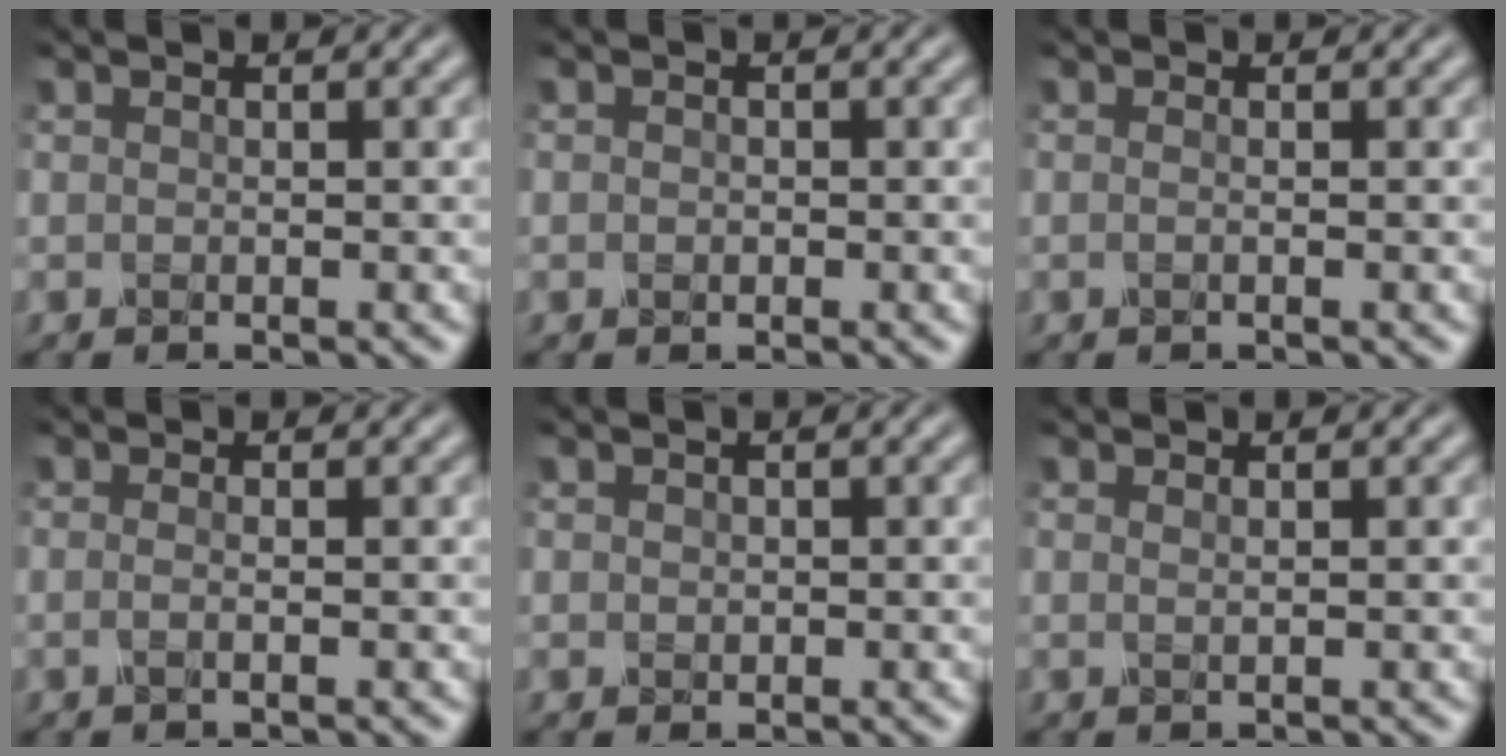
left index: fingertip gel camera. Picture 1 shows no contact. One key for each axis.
{"total": 0.6, "fx": -0.1, "fy": 0.5, "fz": 0.4, "tx": -0.005, "ty": -0.002, "tz": -0.002}
{"total": 0.7, "fx": -0.1, "fy": 0.2, "fz": 0.7, "tx": -0.012, "ty": -0.007, "tz": -0.006}
{"total": 1.2, "fx": -0.1, "fy": 0.5, "fz": 1.1, "tx": -0.016, "ty": -0.008, "tz": -0.010}
{"total": 0.6, "fx": 0.2, "fy": 0.6, "fz": 0.2, "tx": -0.003, "ty": -0.002, "tz": 0.003}
{"total": 0.6, "fx": 0.3, "fy": 0.2, "fz": 0.5, "tx": -0.007, "ty": 0.000, "tz": 0.005}